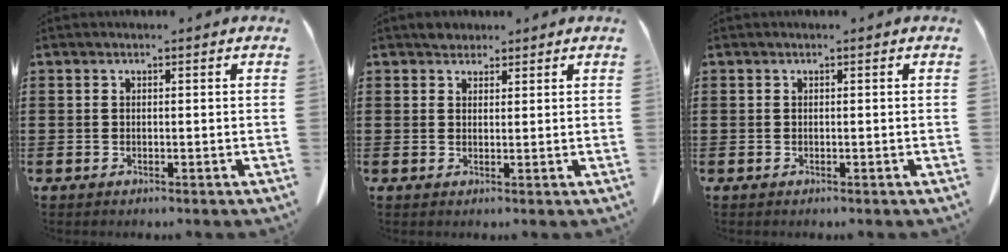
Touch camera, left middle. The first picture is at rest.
{"total": 2.1, "force": [1.9, 0.9, 0.2], "torque": [-0.001, -0.001, 0.036]}
{"total": 0.0}